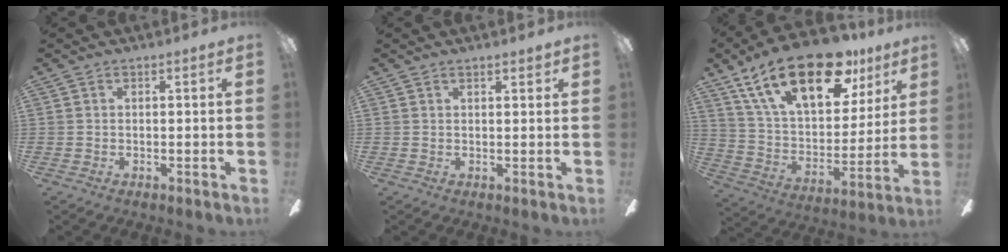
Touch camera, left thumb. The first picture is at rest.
{"total": 1.5, "force": [1.3, 0.3, 0.7], "torque": [-0.008, -0.004, 0.022]}
{"total": 26.3, "force": [15.6, 12.4, 17.1], "torque": [-0.298, -0.083, 0.266]}